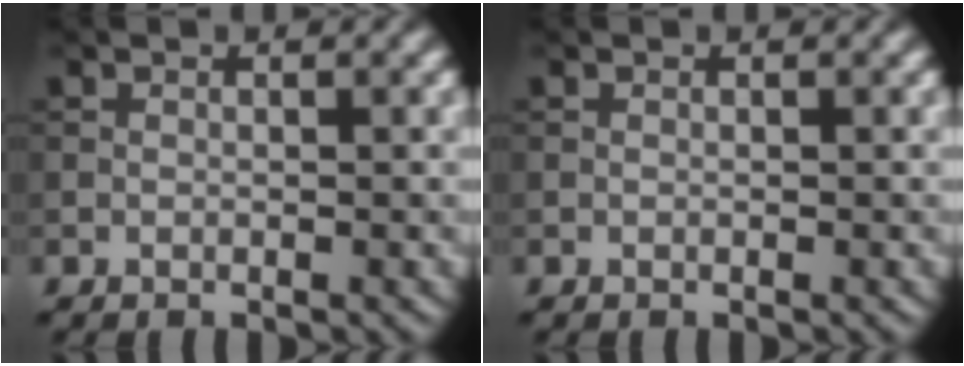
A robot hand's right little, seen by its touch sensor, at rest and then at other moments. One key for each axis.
{"total": 0.0}